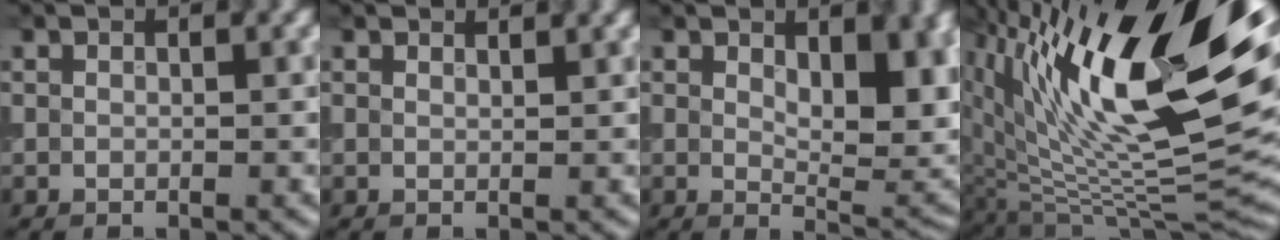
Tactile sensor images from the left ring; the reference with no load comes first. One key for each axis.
{"total": 1.8, "fx": 1.7, "fy": 0.2, "fz": 0.4, "tx": -0.011, "ty": 0.001, "tz": 0.016}
{"total": 8.3, "fx": 1.7, "fy": 3.6, "fz": 7.3, "tx": -0.106, "ty": -0.006, "tz": 0.034}
{"total": 17.8, "fx": 6.5, "fy": 7.5, "fz": 14.8, "tx": -0.247, "ty": 0.012, "tz": 0.110}